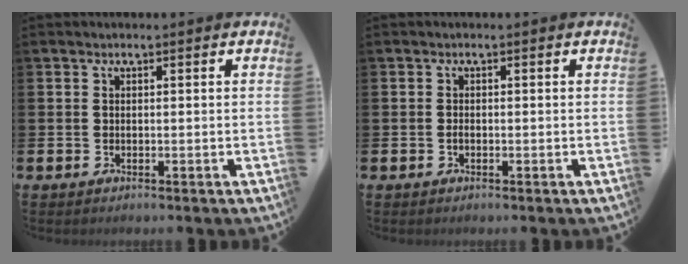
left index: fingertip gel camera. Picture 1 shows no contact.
{"total": 0.6, "force": [-0.3, 0.3, 0.4], "torque": [-0.003, -0.003, -0.007]}